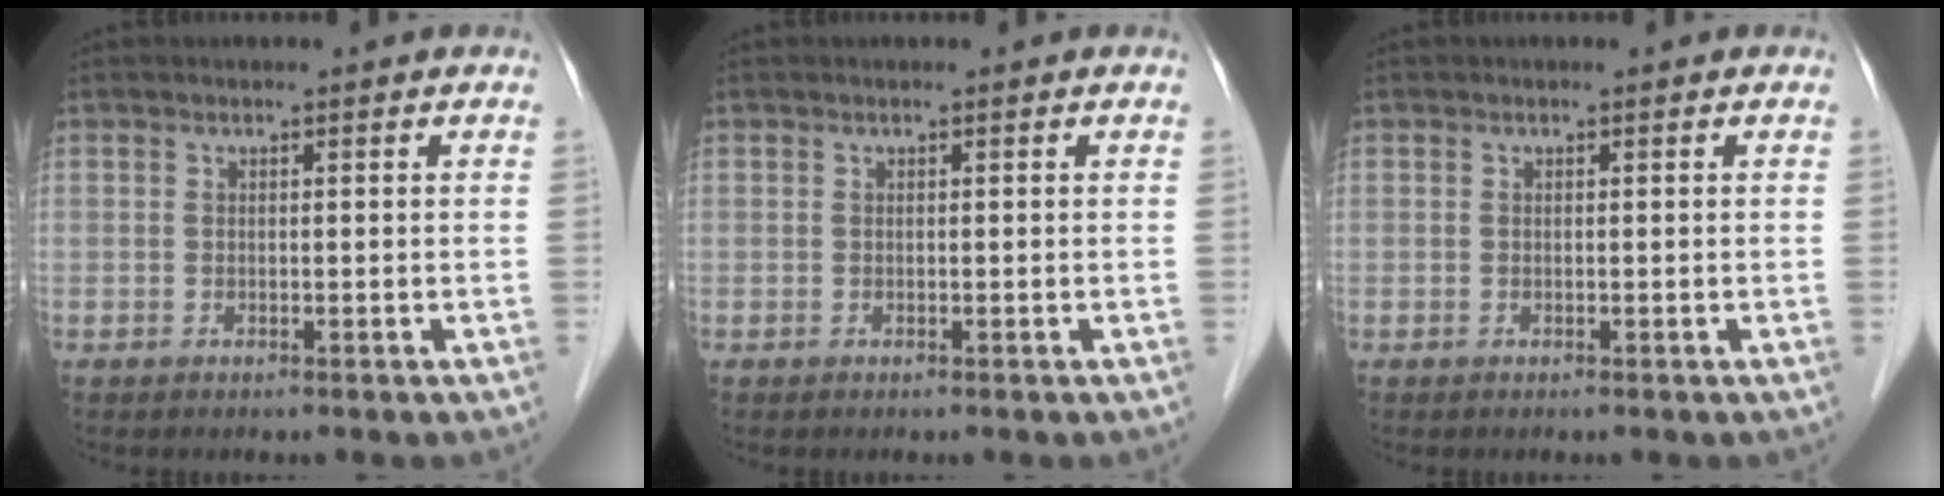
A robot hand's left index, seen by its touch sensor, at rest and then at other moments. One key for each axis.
{"total": 0.0}
{"total": 0.0}